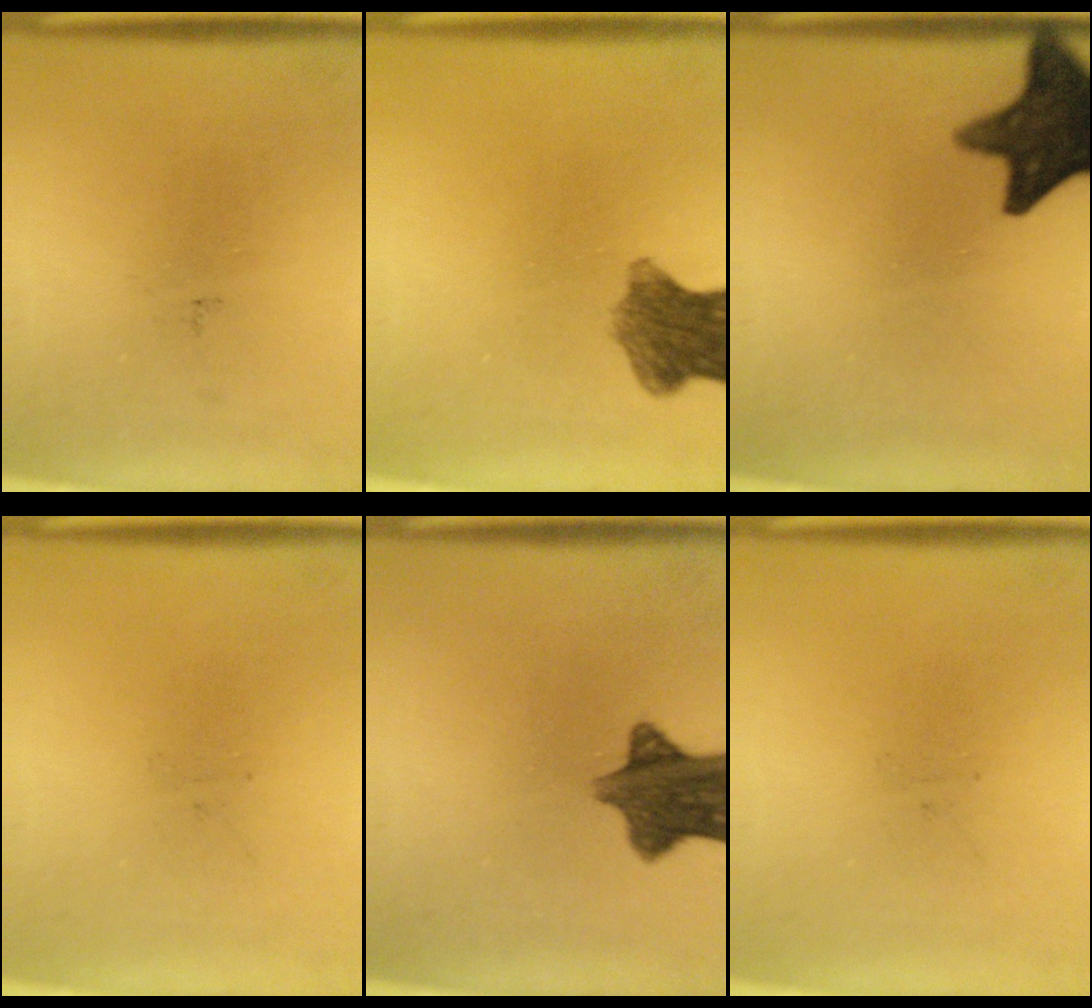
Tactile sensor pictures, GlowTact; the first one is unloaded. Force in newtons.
{"total": 7.2}
{"total": 15.1}
{"total": 0.0}
{"total": 9.9}
{"total": 0.0}